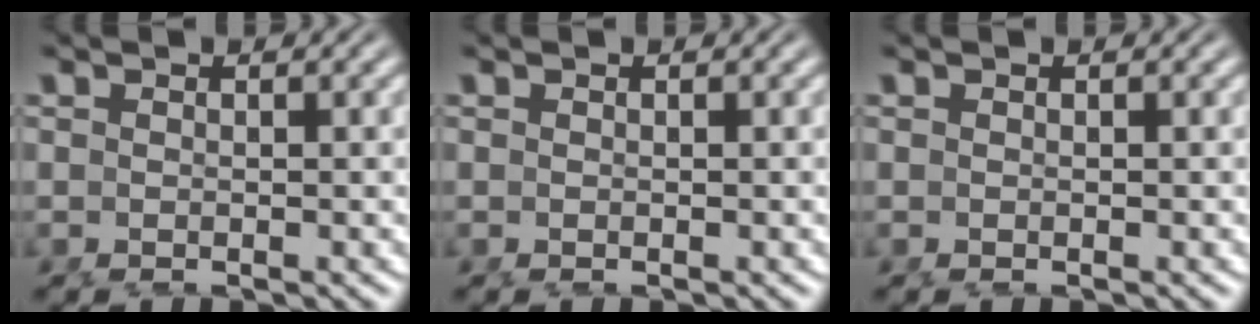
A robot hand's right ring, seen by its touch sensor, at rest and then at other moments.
{"total": 0.0}
{"total": 0.0}